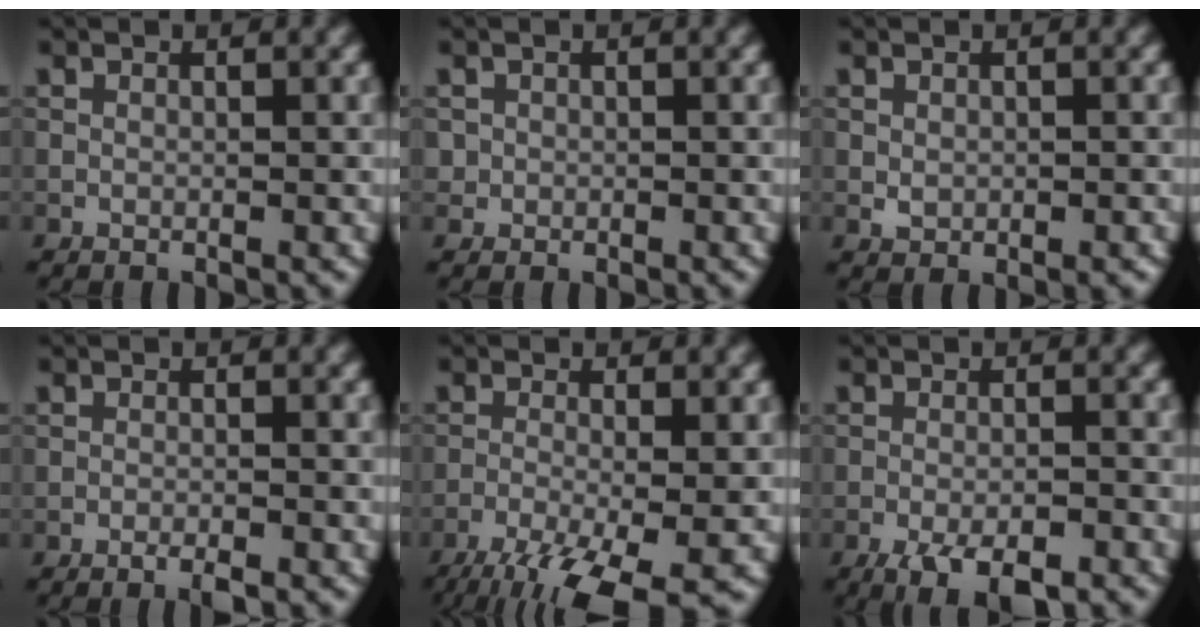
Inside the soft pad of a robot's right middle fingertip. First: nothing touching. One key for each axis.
{"total": 0.8, "fx": 0.0, "fy": 0.8, "fz": 0.0, "tx": 0.008, "ty": -0.004, "tz": -0.002}
{"total": 1.4, "fx": -0.2, "fy": 1.0, "fz": 1.0, "tx": -0.016, "ty": -0.003, "tz": -0.001}
{"total": 1.4, "fx": -1.0, "fy": 0.2, "fz": 1.0, "tx": -0.014, "ty": -0.001, "tz": -0.018}
{"total": 9.2, "fx": -5.5, "fy": 2.6, "fz": 6.9, "tx": -0.128, "ty": -0.026, "tz": -0.095}
{"total": 5.2, "fx": -3.4, "fy": 1.4, "fz": 3.6, "tx": -0.064, "ty": -0.006, "tz": -0.055}